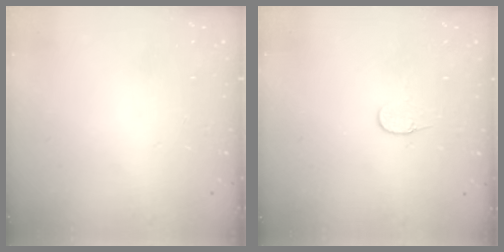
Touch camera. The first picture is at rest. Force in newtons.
{"total": 4.9, "press": 4.9, "slide": 0.4}